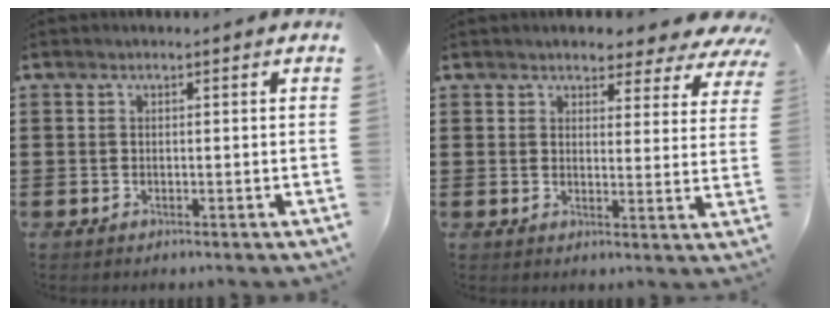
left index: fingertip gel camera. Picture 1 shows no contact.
{"total": 4.2, "force": [3.9, 1.1, 1.0], "torque": [-0.030, -0.019, 0.066]}